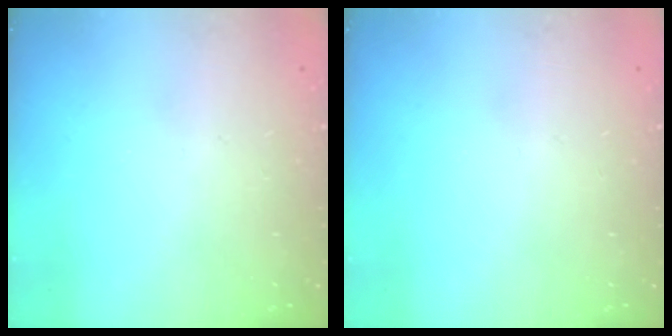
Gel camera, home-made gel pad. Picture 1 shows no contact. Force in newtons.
{"total": 0.0}